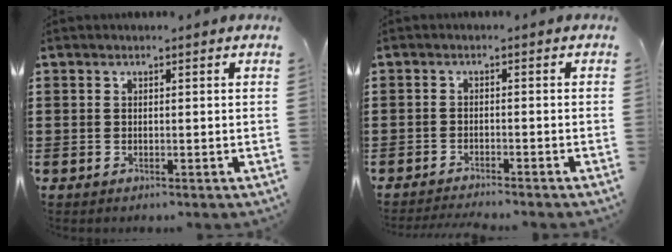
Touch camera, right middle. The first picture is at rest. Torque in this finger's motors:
{"motor_torque": [0.02, 0.00, 0.05, 0.02]}